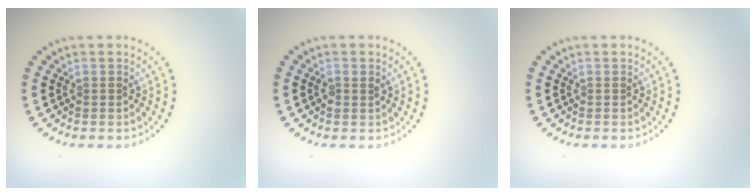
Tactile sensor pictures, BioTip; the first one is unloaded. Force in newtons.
{"total": 0.9, "press": 0.9, "slide": 0.2}
{"total": 0.0}